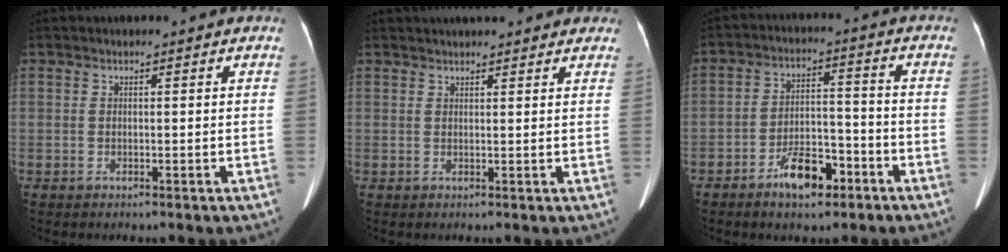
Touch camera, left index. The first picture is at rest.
{"total": 9.5, "force": [8.4, 2.4, 3.8], "torque": [-0.040, 0.032, 0.102]}
{"total": 7.6, "force": [-4.8, 3.1, 5.1], "torque": [-0.095, 0.012, -0.076]}